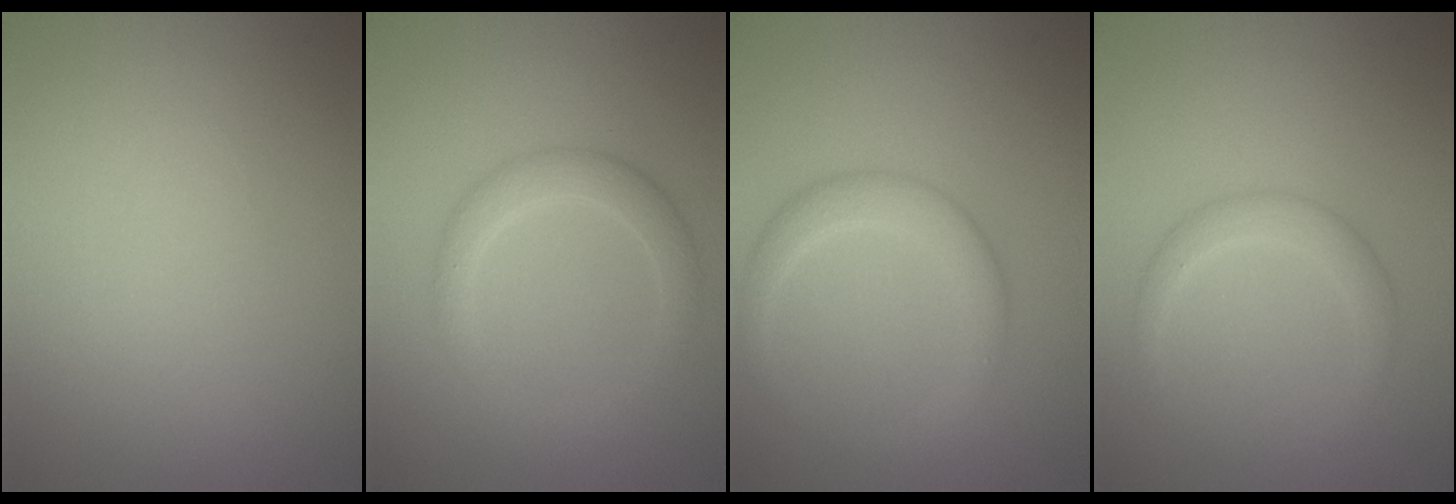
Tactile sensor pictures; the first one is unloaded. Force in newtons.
{"total": 2.8, "press": 2.8, "slide": 0.3}
{"total": 3.1, "press": 3.1, "slide": 0.2}
{"total": 2.1, "press": 2.1, "slide": 0.1}